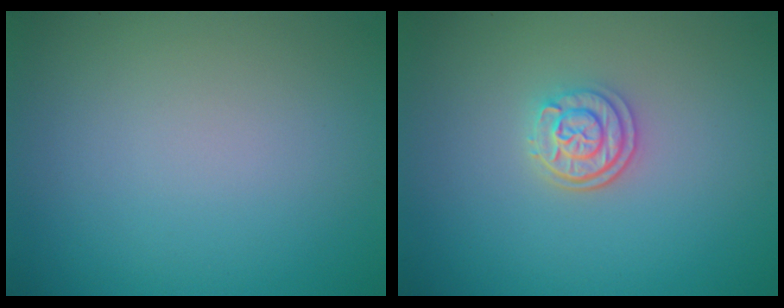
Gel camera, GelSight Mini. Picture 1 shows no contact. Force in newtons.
{"total": 2.6, "press": 2.2, "slide": 1.3}